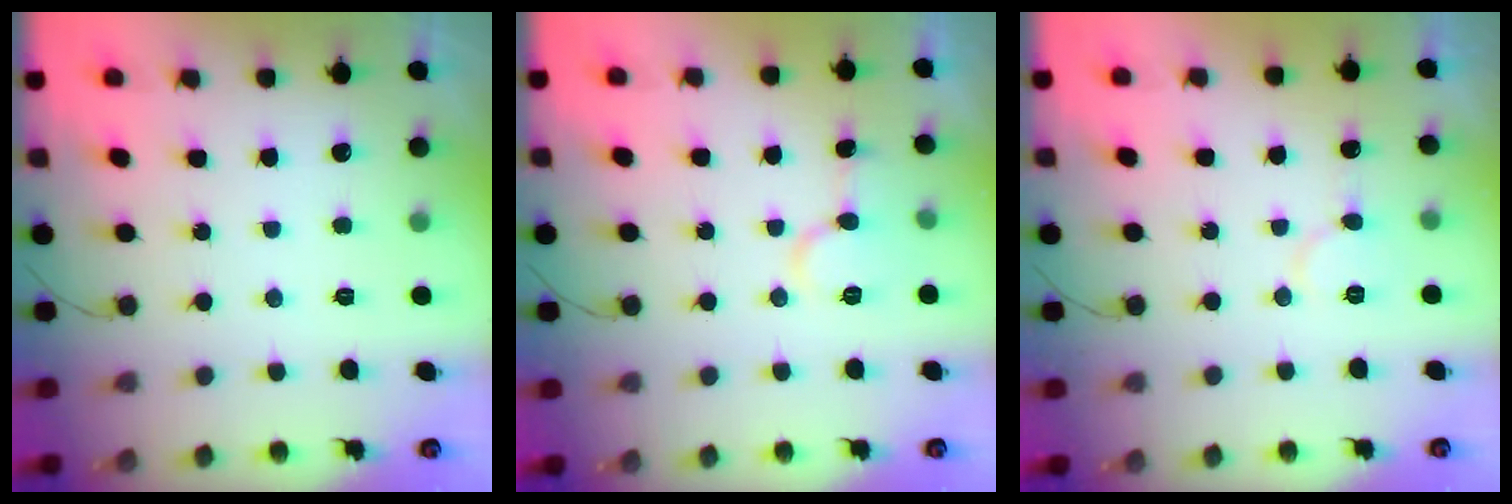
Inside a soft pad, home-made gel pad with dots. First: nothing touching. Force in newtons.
{"total": 8.3, "press": 8.3, "slide": 0.5}
{"total": 7.2, "press": 7.2, "slide": 0.5}